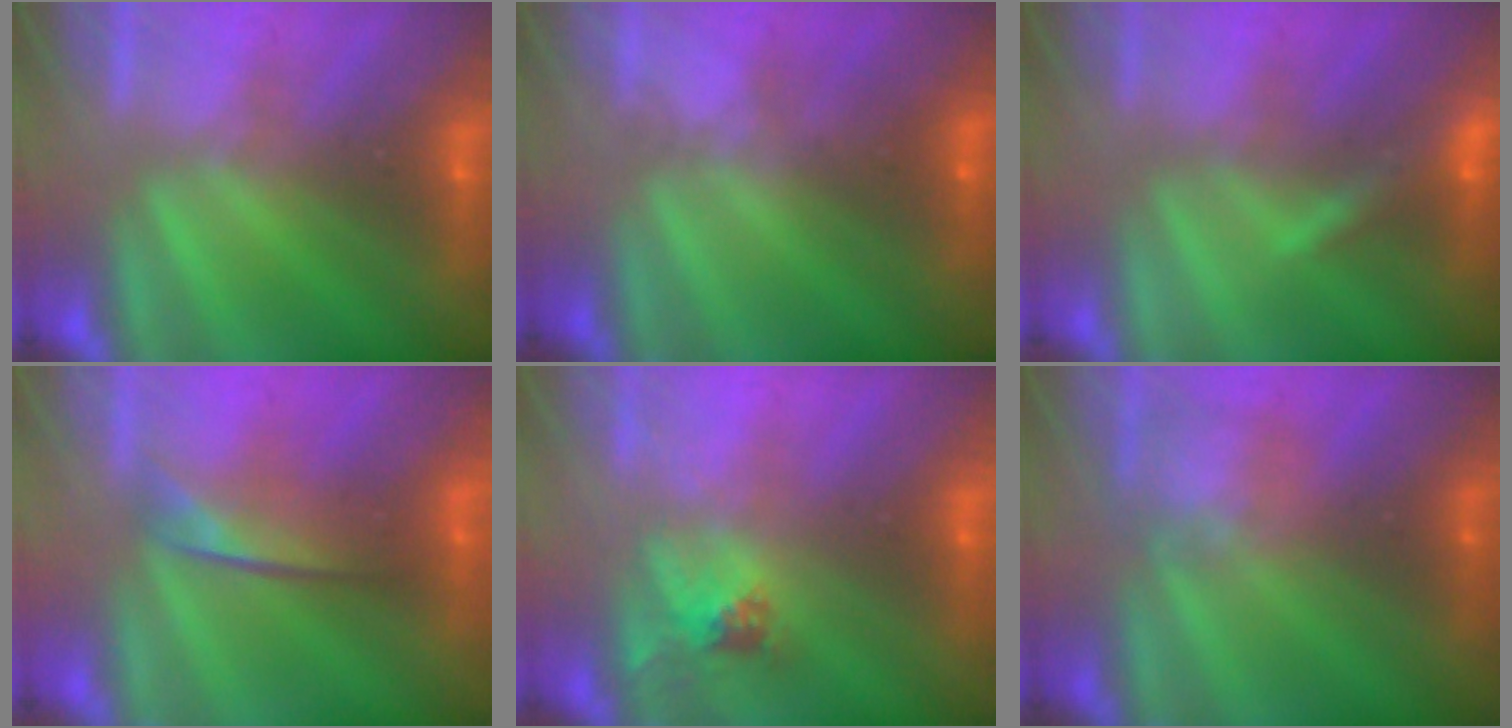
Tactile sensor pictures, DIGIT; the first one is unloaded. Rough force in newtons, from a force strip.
{"total": 1.8}
{"total": 3.7}
{"total": 2.1}
{"total": 2.5}
{"total": 2.4}